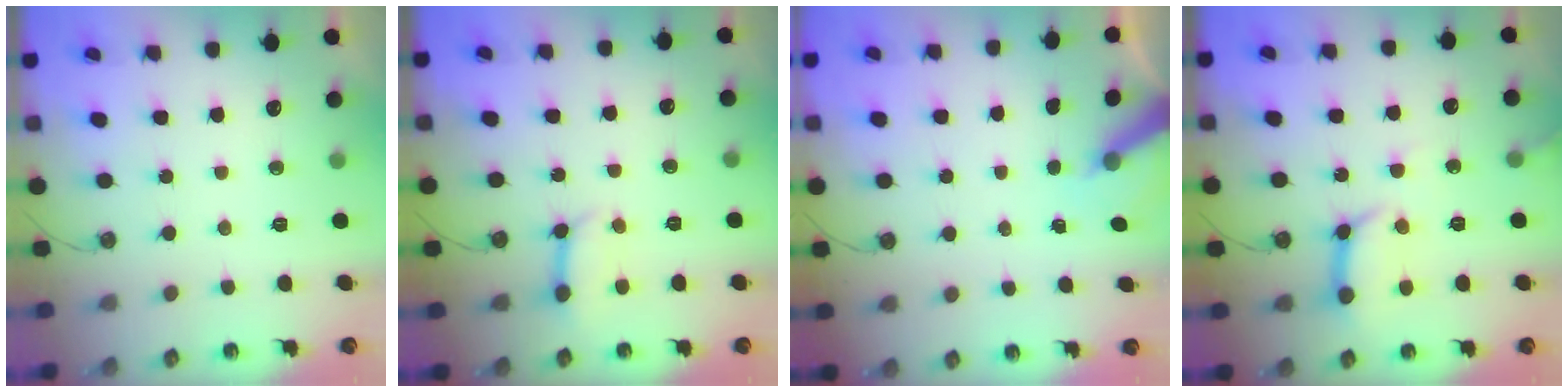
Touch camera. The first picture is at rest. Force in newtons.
{"total": 7.9, "press": 7.8, "slide": 0.9}
{"total": 6.1, "press": 6.1, "slide": 0.2}
{"total": 11.3, "press": 11.3, "slide": 1.3}